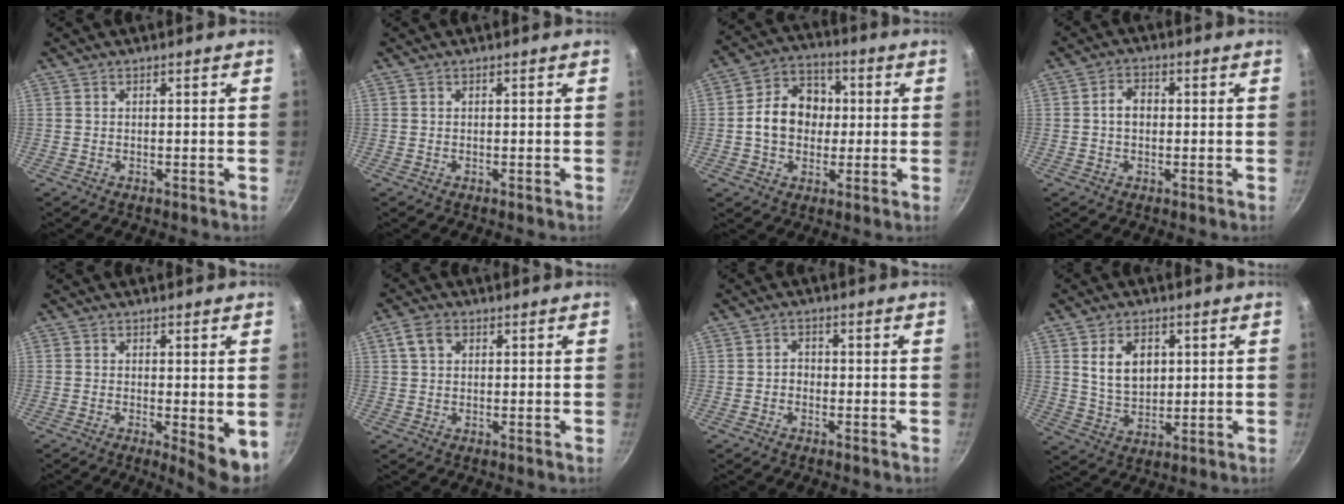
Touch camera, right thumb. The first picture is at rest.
{"total": 0.0}
{"total": 11.8, "force": [0.2, 9.5, 7.1], "torque": [-0.080, 0.022, -0.012]}
{"total": 4.1, "force": [0.0, 3.0, 2.8], "torque": [-0.036, 0.013, -0.005]}
{"total": 5.9, "force": [-0.7, 1.6, 5.6], "torque": [-0.066, -0.010, -0.005]}
{"total": 4.3, "force": [1.6, 3.0, 2.6], "torque": [-0.042, 0.005, 0.027]}
{"total": 2.0, "force": [-0.6, 1.6, 0.9], "torque": [-0.008, 0.011, -0.013]}
{"total": 8.9, "force": [2.4, 6.1, 6.0], "torque": [-0.086, -0.016, 0.053]}